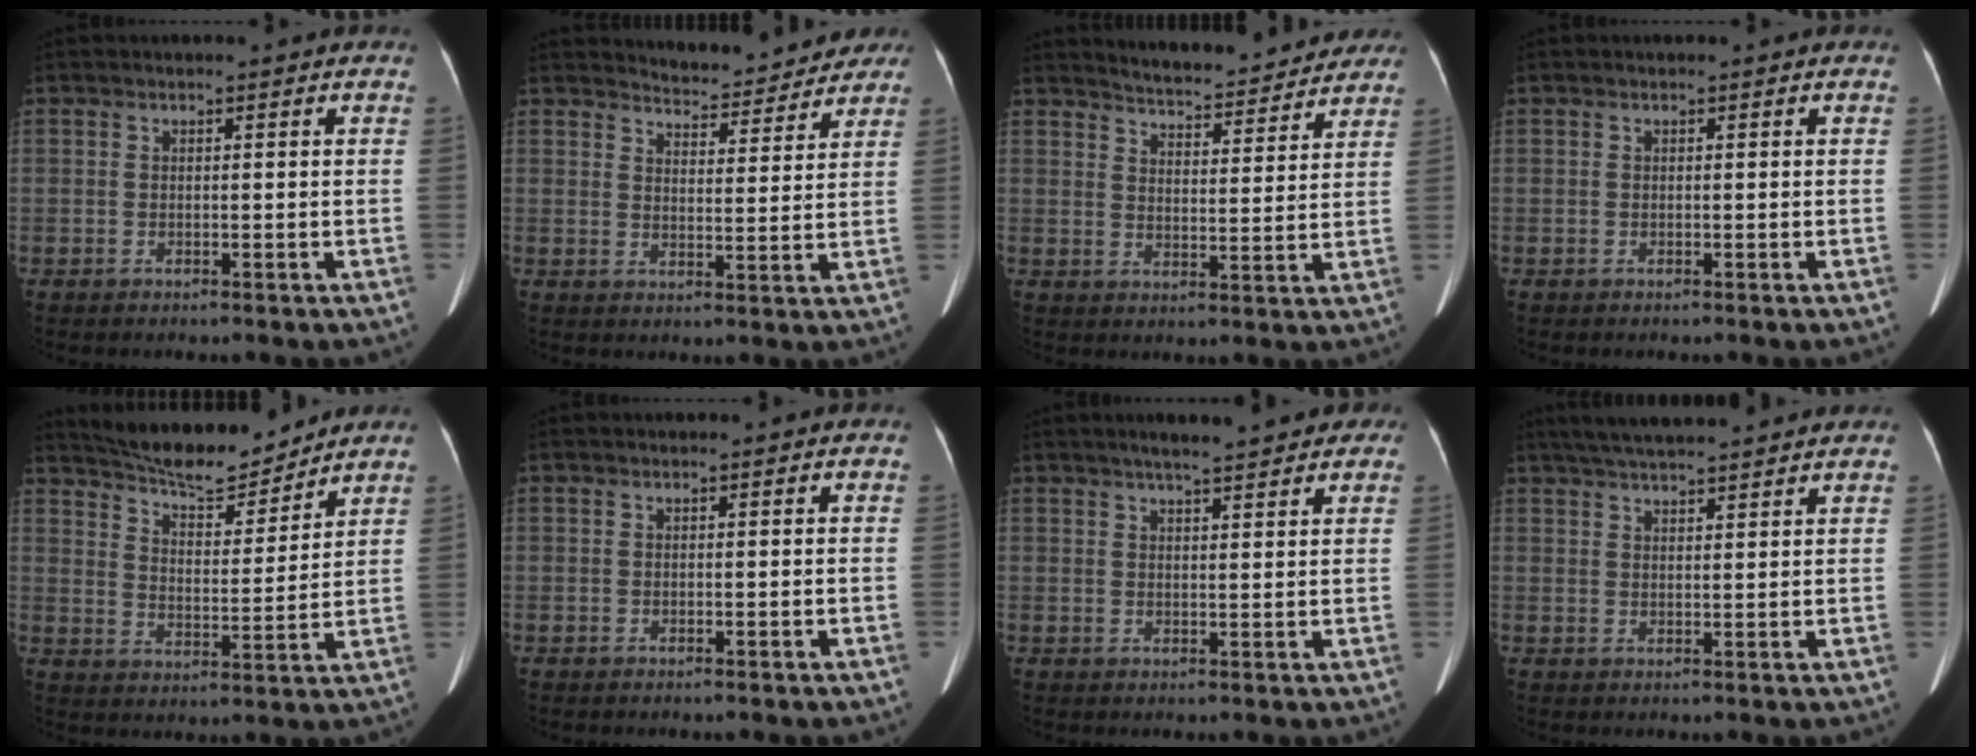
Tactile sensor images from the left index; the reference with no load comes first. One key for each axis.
{"total": 9.2, "fx": 8.9, "fy": 1.8, "fz": 1.1, "tx": -0.008, "ty": 0.000, "tz": 0.109}
{"total": 12.9, "fx": 12.3, "fy": 2.1, "fz": 3.4, "tx": -0.038, "ty": -0.005, "tz": 0.159}
{"total": 0.0}
{"total": 12.4, "fx": 11.5, "fy": 1.9, "fz": 4.1, "tx": -0.072, "ty": 0.001, "tz": 0.188}
{"total": 0.0}
{"total": 7.7, "fx": 6.3, "fy": 1.2, "fz": 4.3, "tx": -0.051, "ty": 0.020, "tz": 0.079}
{"total": 10.9, "fx": 9.7, "fy": 0.7, "fz": 4.9, "tx": -0.080, "ty": 0.033, "tz": 0.141}